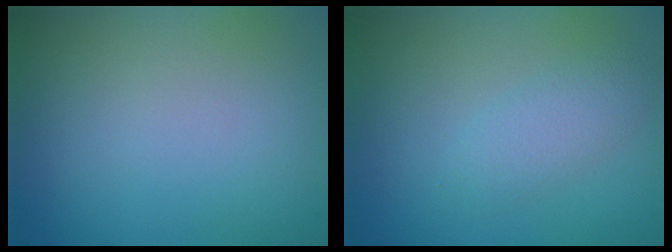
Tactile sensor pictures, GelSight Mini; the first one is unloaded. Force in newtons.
{"total": 2.2, "press": 2.2, "slide": 0.0}